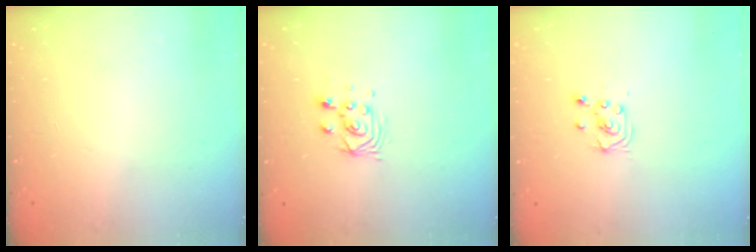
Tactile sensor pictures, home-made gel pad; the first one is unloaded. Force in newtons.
{"total": 5.0, "press": 5.0, "slide": 0.3}
{"total": 3.4, "press": 3.4, "slide": 0.4}